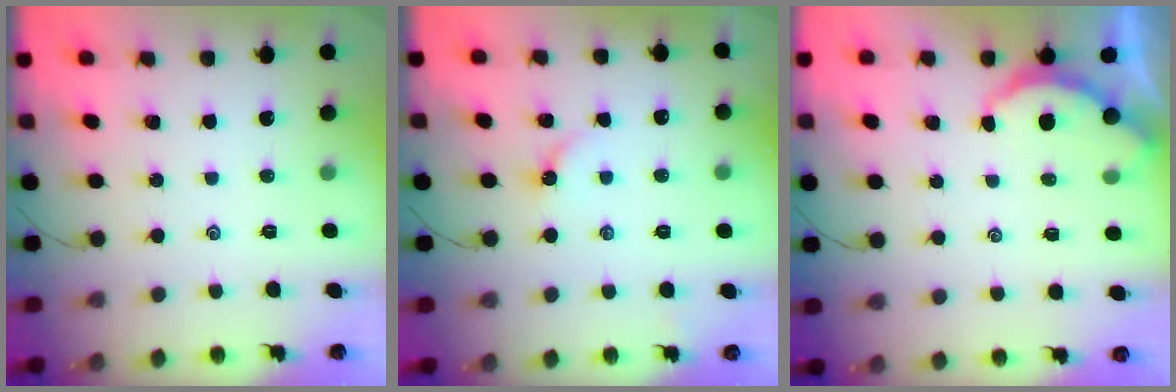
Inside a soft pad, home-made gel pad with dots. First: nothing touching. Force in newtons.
{"total": 2.6, "press": 2.5, "slide": 0.4}
{"total": 2.9, "press": 2.9, "slide": 0.3}